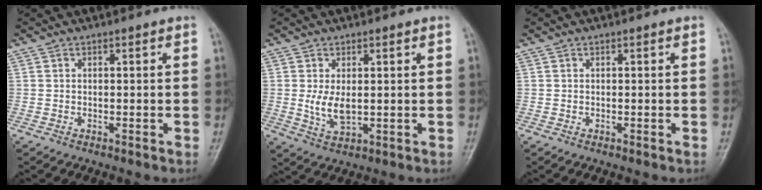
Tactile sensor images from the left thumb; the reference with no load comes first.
{"total": 4.9, "force": [0.4, 2.7, 4.1], "torque": [-0.077, -0.014, 0.014]}
{"total": 0.0}